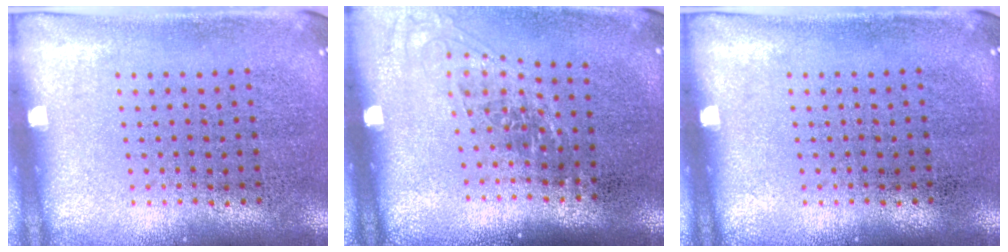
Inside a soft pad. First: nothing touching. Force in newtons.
{"total": 1.2, "press": 1.0, "slide": 0.8}
{"total": 0.0}